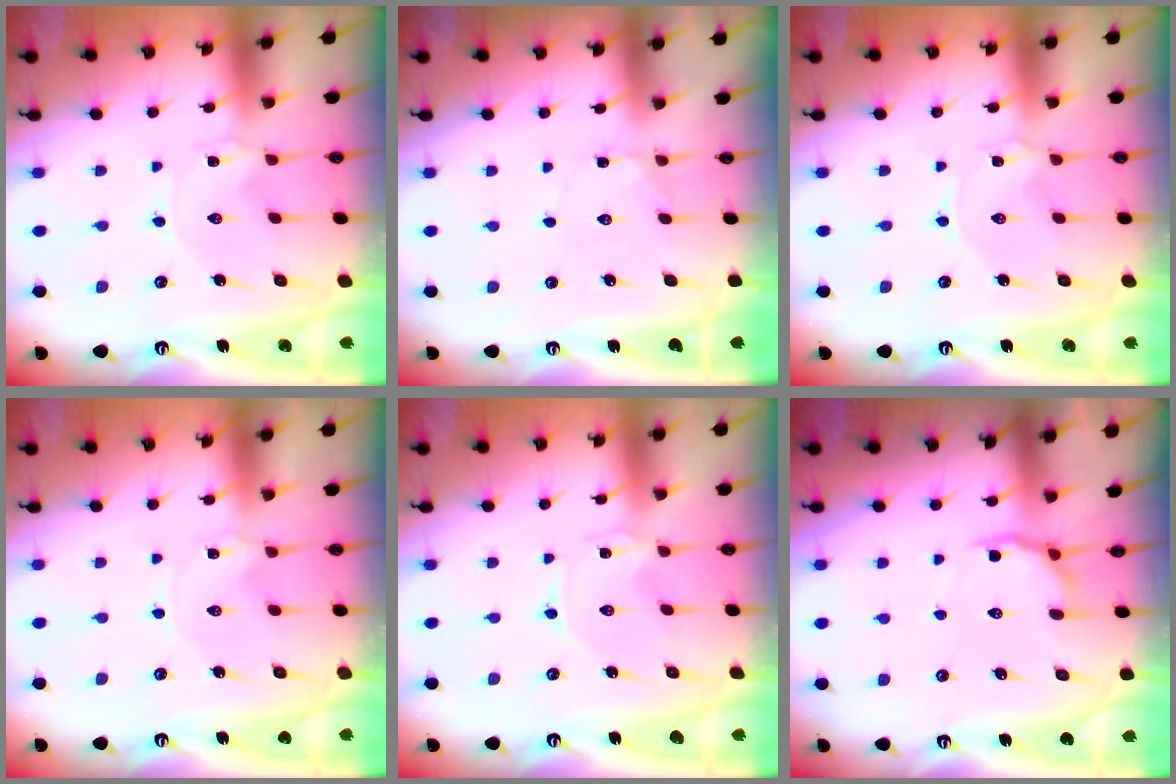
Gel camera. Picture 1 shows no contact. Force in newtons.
{"total": 2.2, "press": 2.2, "slide": 0.6}
{"total": 0.0}
{"total": 0.0}
{"total": 0.0}
{"total": 5.4, "press": 5.1, "slide": 1.7}